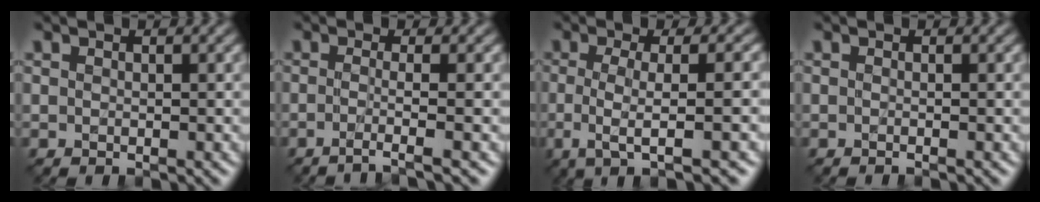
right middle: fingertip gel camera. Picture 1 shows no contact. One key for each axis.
{"total": 3.0, "fx": -1.1, "fy": 0.7, "fz": 2.7, "tx": -0.033, "ty": -0.007, "tz": -0.036}
{"total": 6.0, "fx": -1.0, "fy": 1.5, "fz": 5.7, "tx": -0.092, "ty": -0.008, "tz": -0.023}
{"total": 0.8, "fx": -0.2, "fy": 0.3, "fz": 0.8, "tx": -0.008, "ty": -0.009, "tz": -0.010}